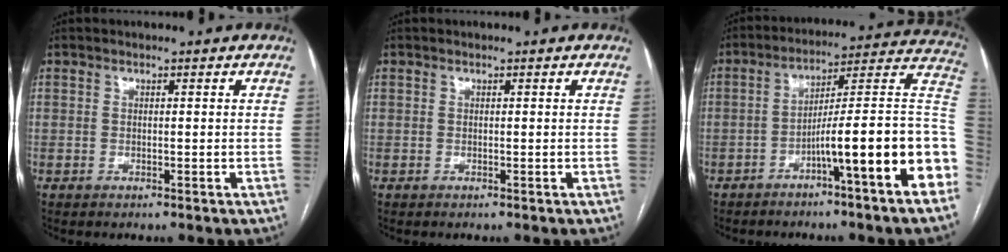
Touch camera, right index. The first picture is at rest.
{"total": 0.0}
{"total": 17.2, "force": [-6.4, -0.2, 16.0], "torque": [-0.167, 0.037, -0.095]}